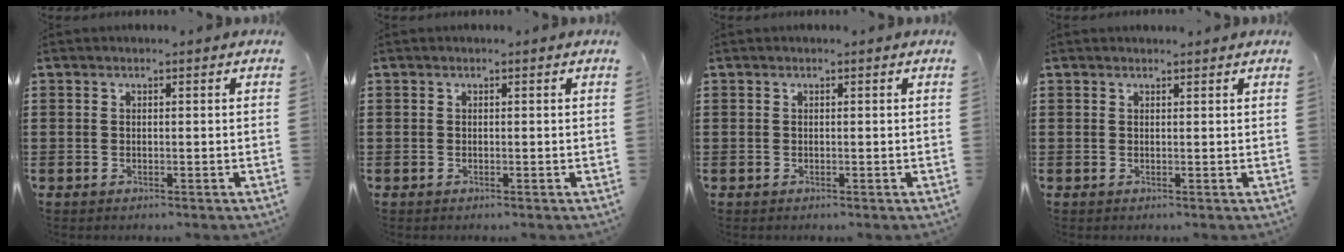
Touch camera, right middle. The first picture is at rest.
{"total": 0.0}
{"total": 0.0}
{"total": 0.6, "force": [0.6, 0.1, 0.0], "torque": [0.005, -0.004, 0.010]}